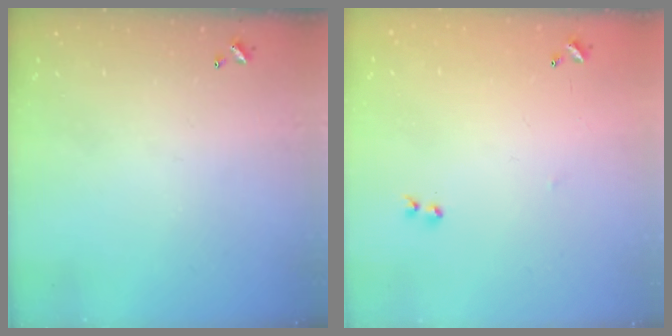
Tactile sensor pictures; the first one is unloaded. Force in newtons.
{"total": 7.7, "press": 7.6, "slide": 0.7}